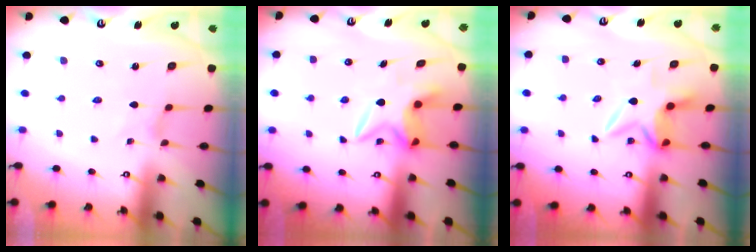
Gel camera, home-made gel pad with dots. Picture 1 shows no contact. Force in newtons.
{"total": 6.0, "press": 6.0, "slide": 0.4}
{"total": 5.3, "press": 5.2, "slide": 1.1}